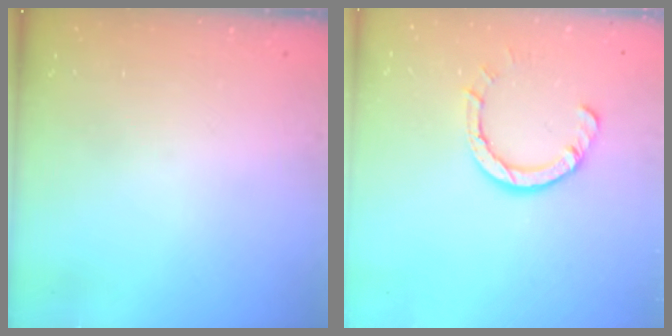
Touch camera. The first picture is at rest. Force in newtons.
{"total": 5.5, "press": 5.5, "slide": 0.4}